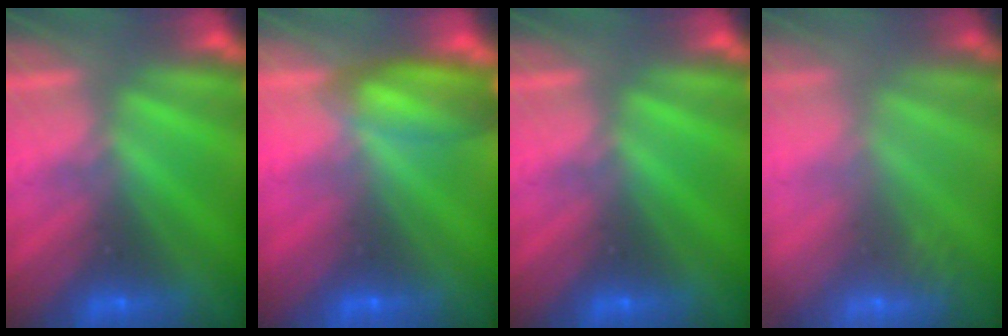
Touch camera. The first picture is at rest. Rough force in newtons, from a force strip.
{"total": 7.4}
{"total": 0.0}
{"total": 2.4}